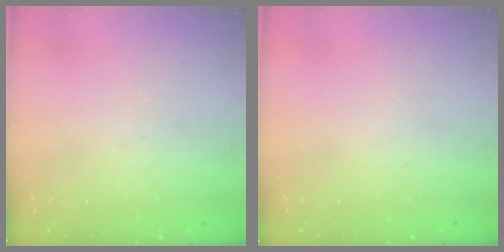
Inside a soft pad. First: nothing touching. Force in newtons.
{"total": 0.0}